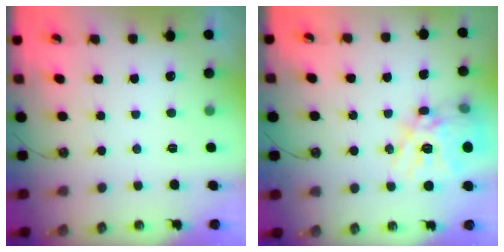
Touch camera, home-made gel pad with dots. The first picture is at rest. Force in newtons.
{"total": 19.2, "press": 19.1, "slide": 1.9}